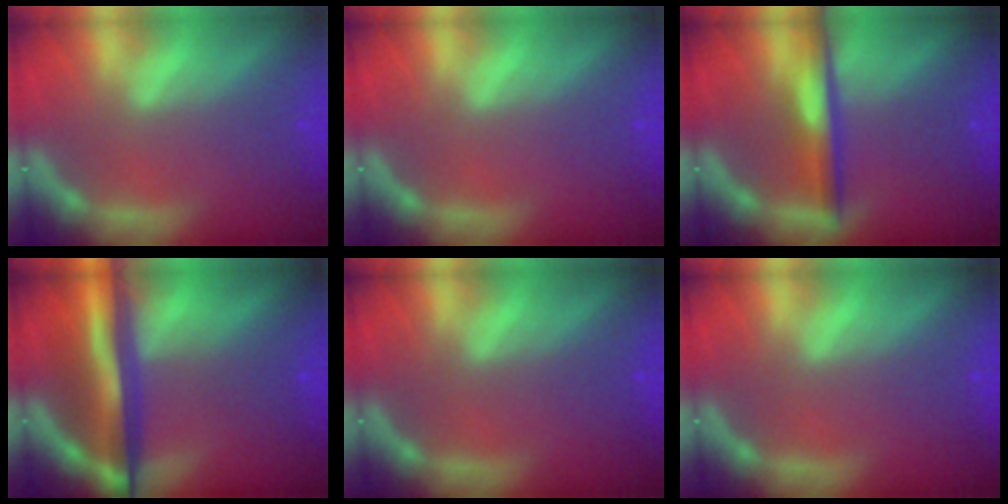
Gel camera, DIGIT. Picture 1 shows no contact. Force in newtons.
{"total": 0.0}
{"total": 4.0}
{"total": 9.4}
{"total": 0.0}
{"total": 0.0}